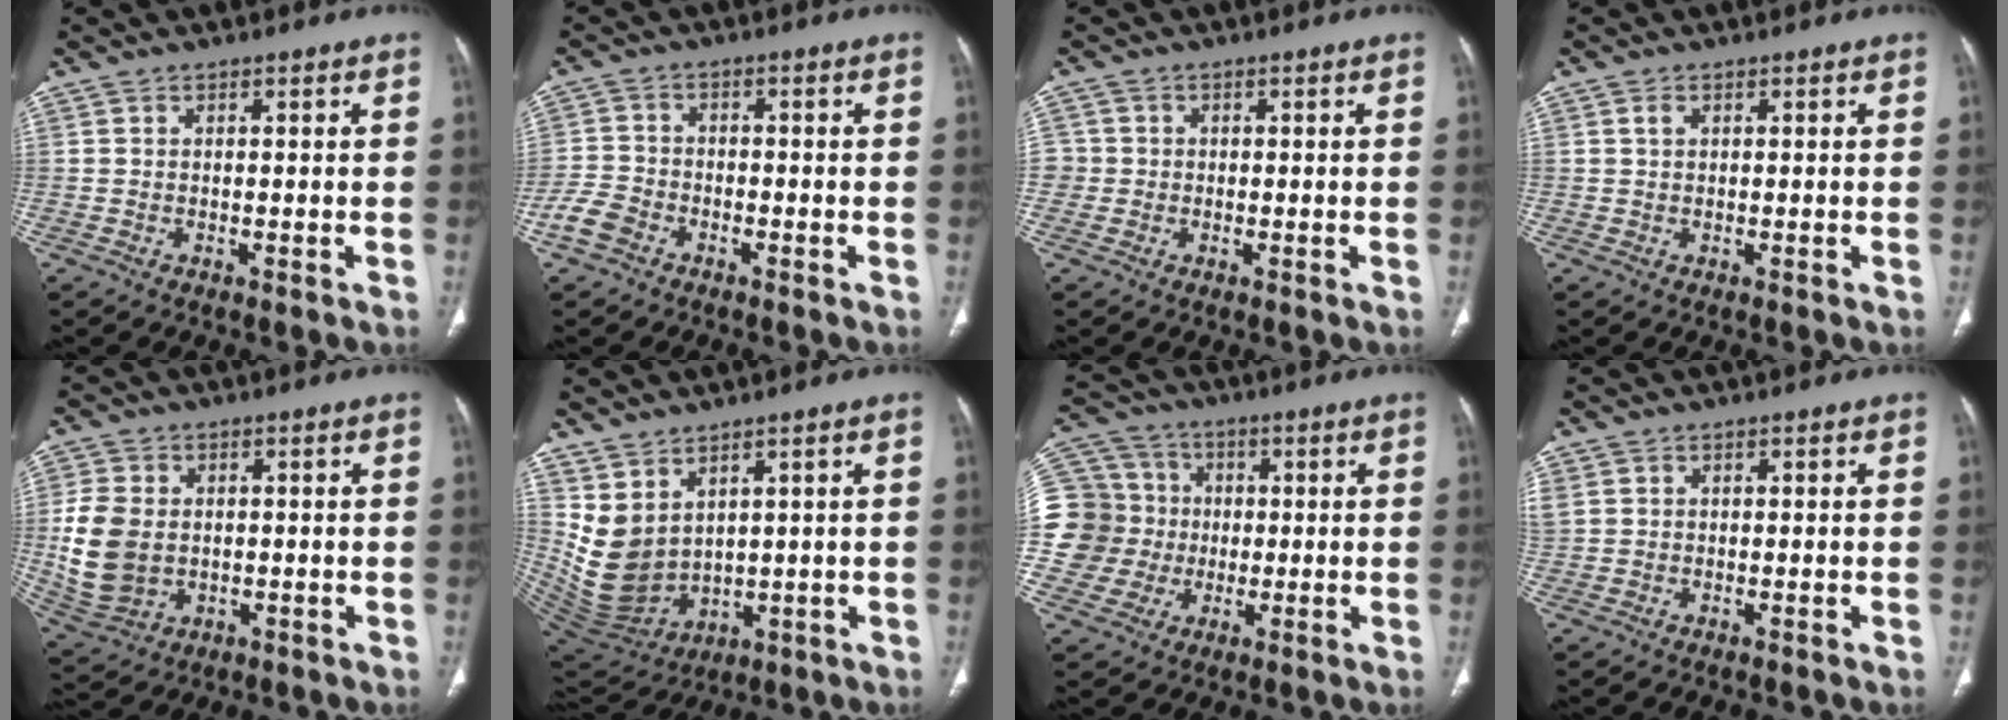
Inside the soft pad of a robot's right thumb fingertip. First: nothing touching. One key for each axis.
{"total": 4.7, "fx": -2.8, "fy": 3.2, "fz": 1.9, "tx": -0.039, "ty": 0.014, "tz": -0.058}
{"total": 2.6, "fx": -0.4, "fy": 2.6, "fz": 0.2, "tx": 0.014, "ty": 0.007, "tz": -0.009}
{"total": 1.0, "fx": 0.4, "fy": 0.6, "fz": 0.6, "tx": -0.011, "ty": 0.001, "tz": 0.007}
{"total": 11.1, "fx": -0.1, "fy": 8.4, "fz": 7.3, "tx": -0.145, "ty": -0.002, "tz": 0.012}
{"total": 10.1, "fx": 4.0, "fy": 6.7, "fz": 6.3, "tx": -0.105, "ty": -0.030, "tz": 0.112}
{"total": 16.5, "fx": -0.1, "fy": 15.7, "fz": 5.1, "tx": -0.102, "ty": 0.038, "tz": 0.008}
{"total": 2.5, "fx": 0.6, "fy": 2.0, "fz": 1.4, "tx": -0.054, "ty": 0.018, "tz": 0.025}